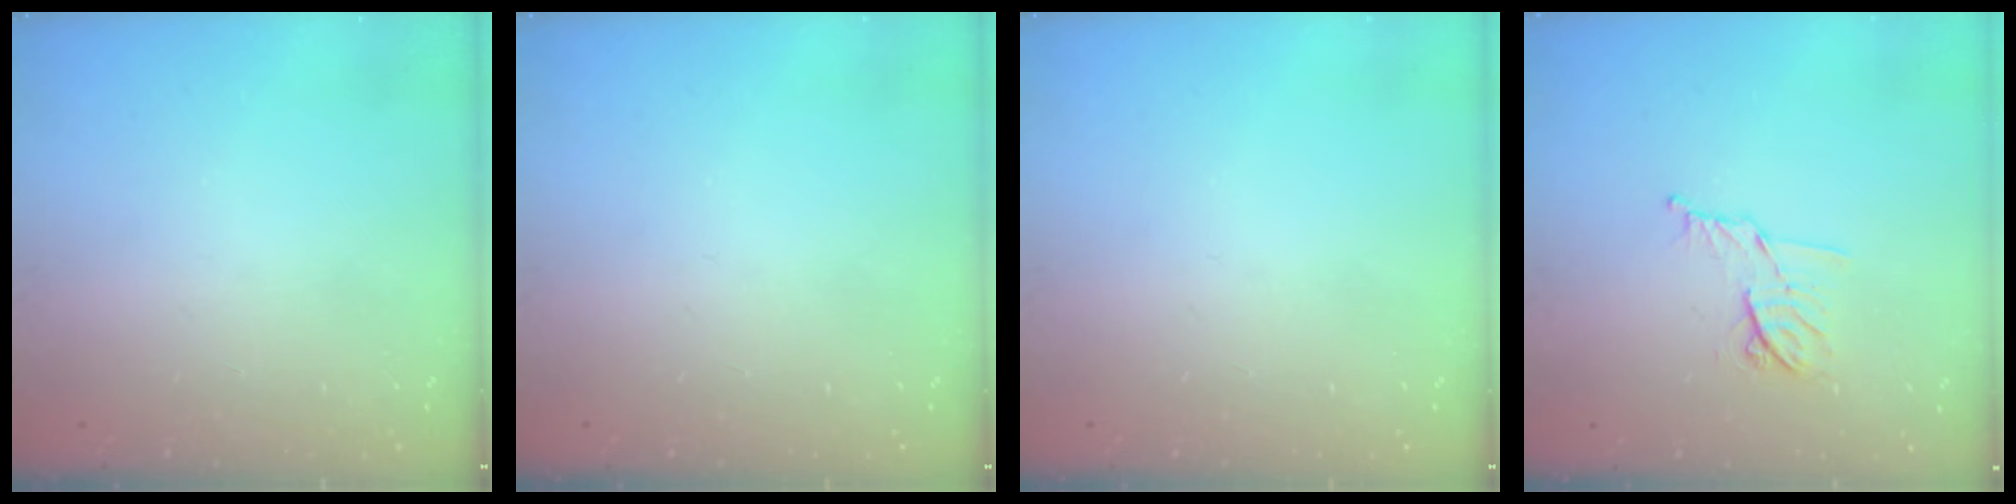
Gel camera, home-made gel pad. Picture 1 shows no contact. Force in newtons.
{"total": 0.0}
{"total": 0.0}
{"total": 9.4, "press": 9.4, "slide": 0.7}